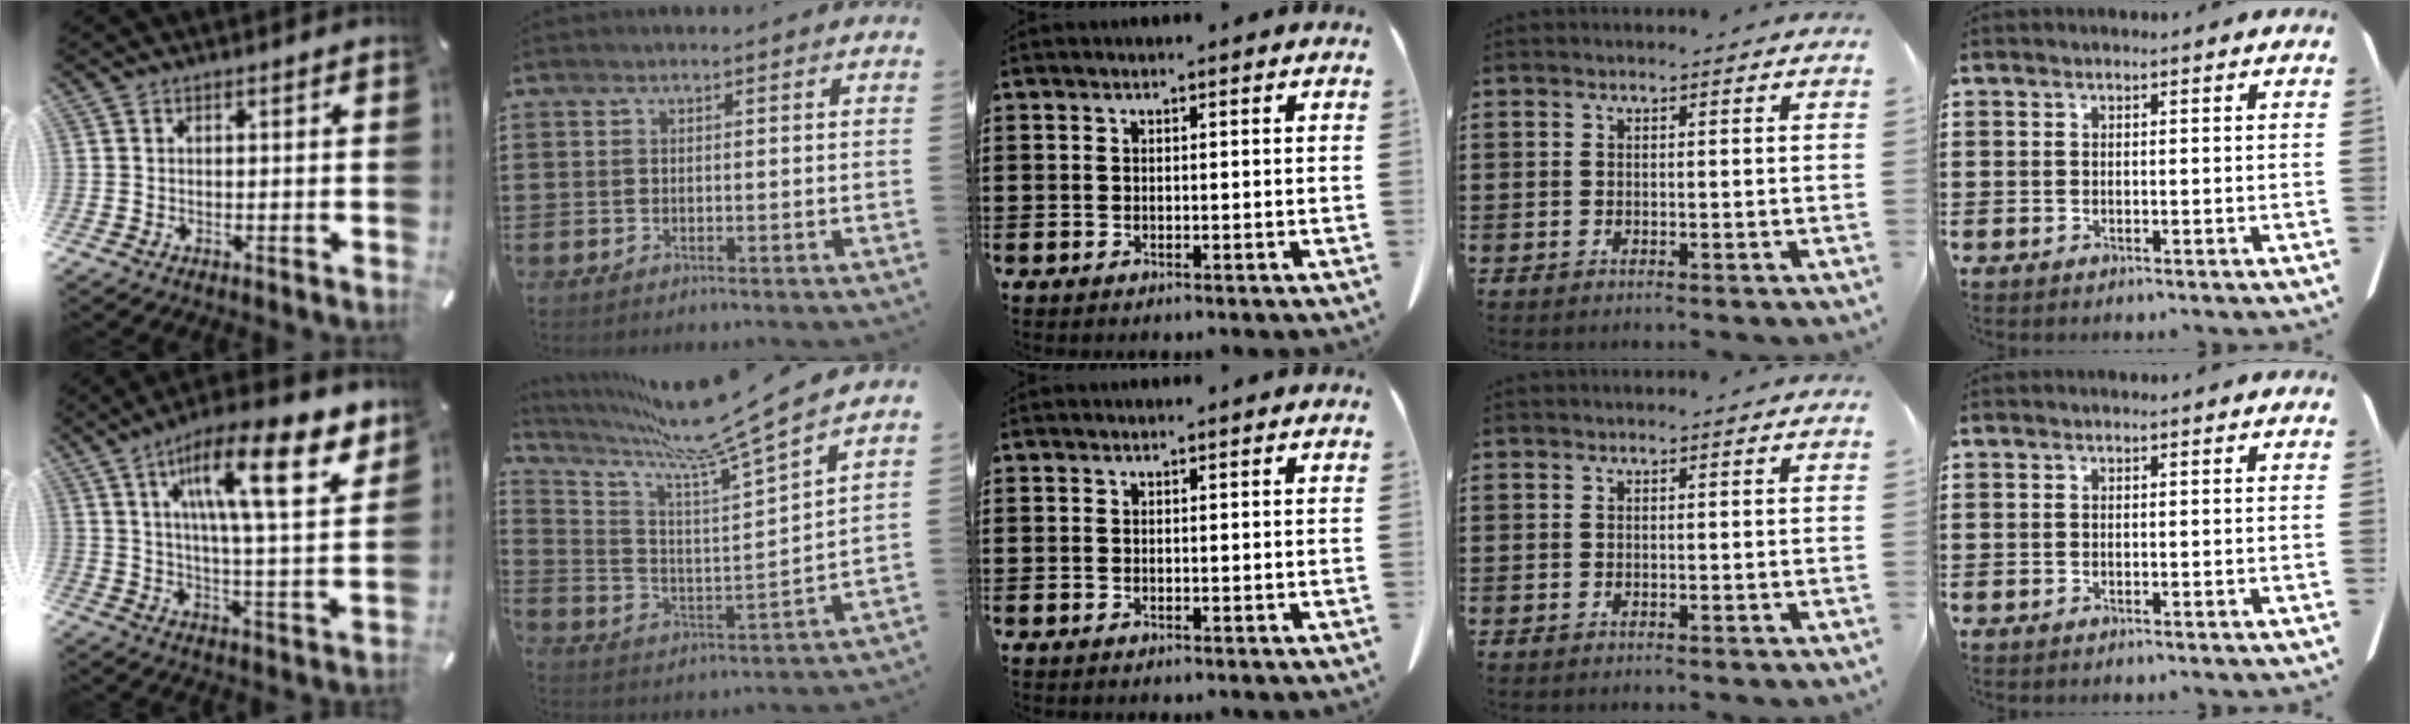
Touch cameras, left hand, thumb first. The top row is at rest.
{"thumb": {"total": 19.8, "force": [10.2, 5.3, 16.2], "torque": [-0.259, -0.042, 0.153]}, "index": {"total": 11.5, "force": [9.6, -1.1, 6.3], "torque": [-0.149, -0.070, 0.151]}}